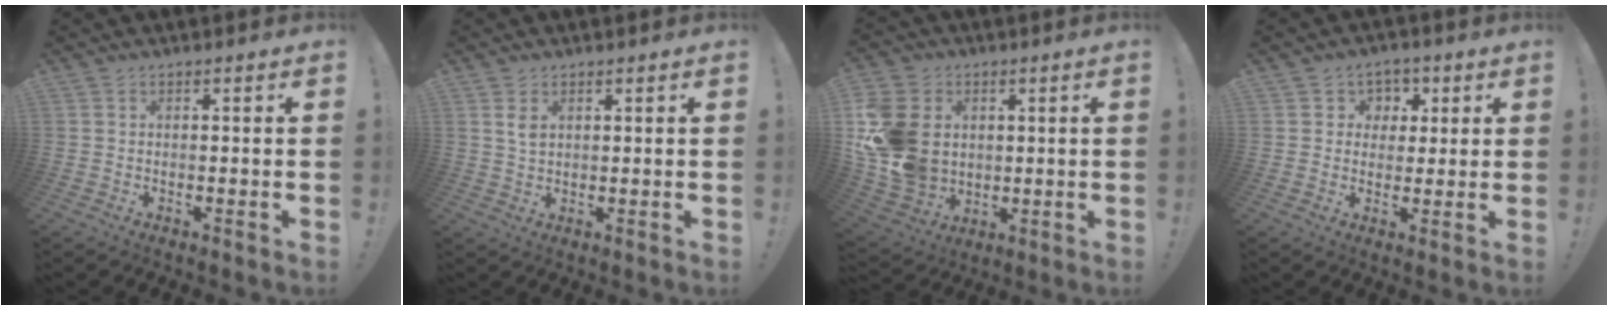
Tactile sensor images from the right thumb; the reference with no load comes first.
{"total": 3.1, "force": [1.4, 1.7, 2.2], "torque": [-0.031, -0.004, 0.021]}
{"total": 18.5, "force": [1.6, 15.0, 10.6], "torque": [-0.219, 0.001, 0.041]}
{"total": 5.5, "force": [0.8, 5.4, 0.9], "torque": [-0.002, -0.004, 0.015]}